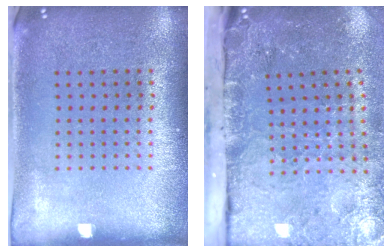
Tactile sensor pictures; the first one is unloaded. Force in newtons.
{"total": 4.7, "press": 3.6, "slide": 3.1}